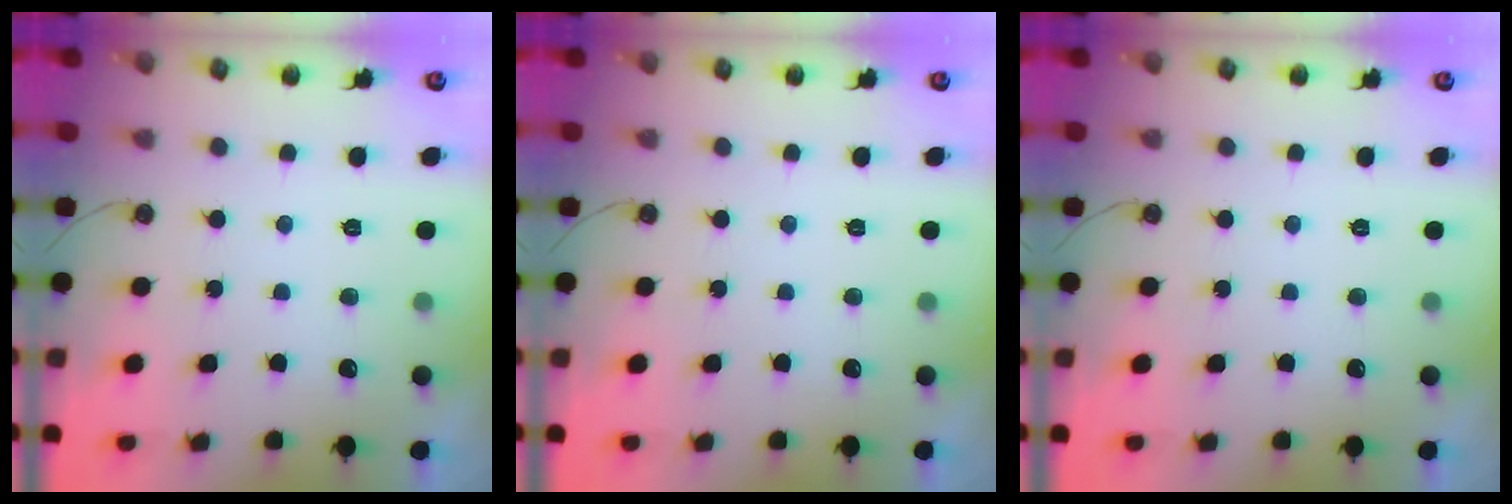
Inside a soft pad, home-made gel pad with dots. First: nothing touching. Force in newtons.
{"total": 0.0}
{"total": 0.0}